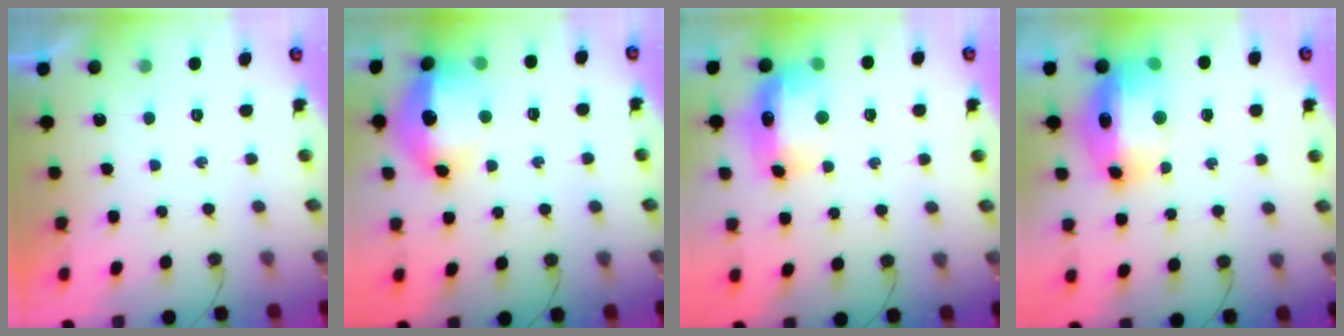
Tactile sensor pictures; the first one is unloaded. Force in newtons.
{"total": 20.5, "press": 18.0, "slide": 9.9}
{"total": 13.6, "press": 13.5, "slide": 1.5}
{"total": 15.6, "press": 15.1, "slide": 4.2}